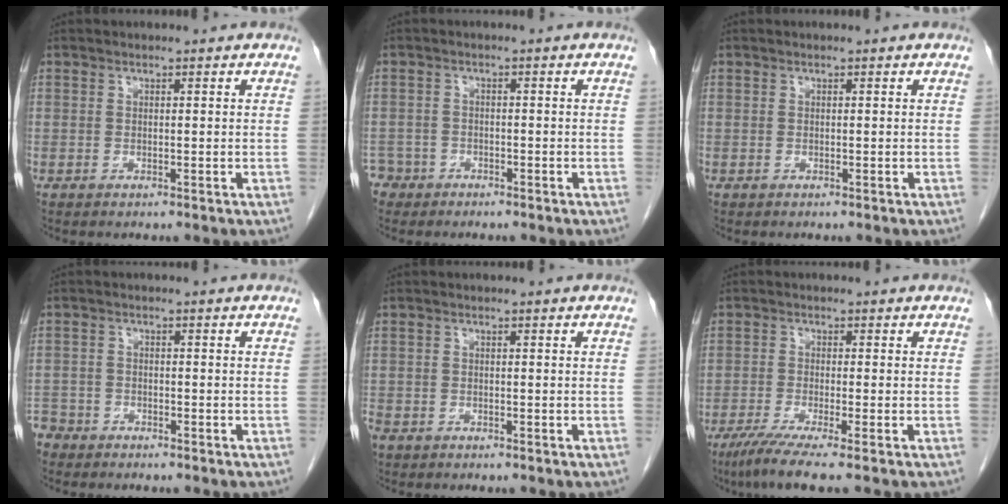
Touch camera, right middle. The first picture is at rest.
{"total": 3.6, "force": [-2.7, 2.3, -0.6], "torque": [0.007, 0.006, -0.055]}
{"total": 0.0}
{"total": 4.5, "force": [-3.8, 2.2, -0.1], "torque": [-0.002, 0.000, -0.078]}
{"total": 3.4, "force": [-2.3, 2.1, 1.2], "torque": [-0.036, -0.006, -0.044]}
{"total": 5.8, "force": [-4.2, -0.7, 3.9], "torque": [-0.067, -0.018, -0.080]}